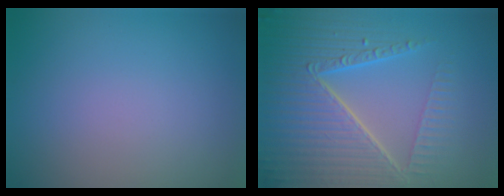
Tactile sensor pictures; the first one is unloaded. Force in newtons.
{"total": 8.9, "press": 6.1, "slide": 6.4}